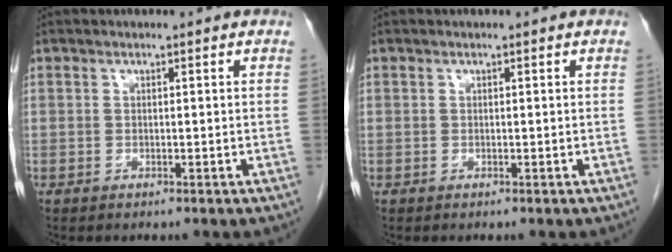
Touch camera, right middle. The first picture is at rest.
{"total": 0.0}